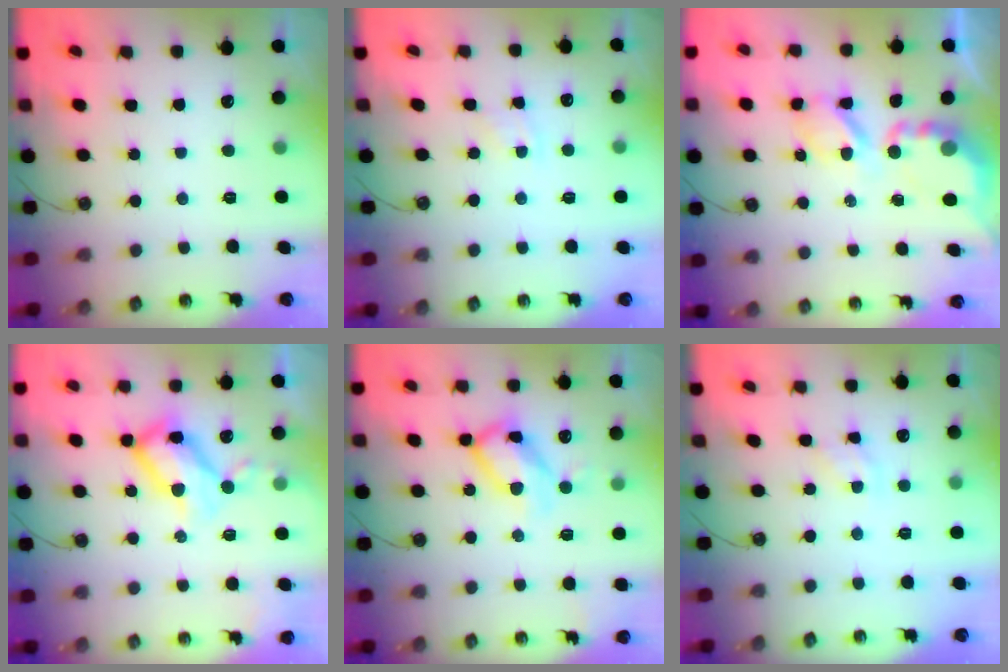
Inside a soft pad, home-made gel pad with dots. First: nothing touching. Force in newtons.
{"total": 4.9, "press": 4.9, "slide": 0.6}
{"total": 7.9, "press": 7.9, "slide": 0.5}
{"total": 16.3, "press": 16.2, "slide": 1.3}
{"total": 12.2, "press": 12.1, "slide": 1.2}
{"total": 4.2, "press": 4.2, "slide": 0.2}